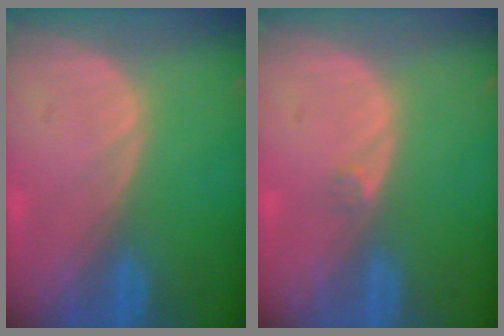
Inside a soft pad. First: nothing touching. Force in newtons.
{"total": 0.8, "press": 0.7, "slide": 0.4}